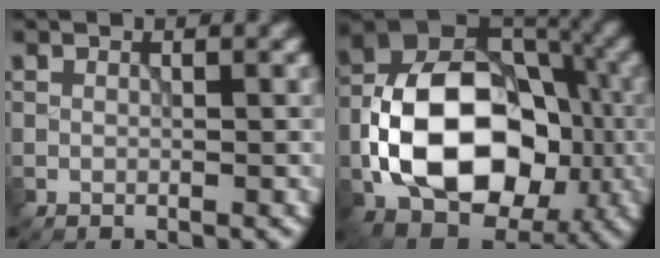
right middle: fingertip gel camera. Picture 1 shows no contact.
{"total": 14.8, "force": [-3.2, 10.0, 10.4], "torque": [-0.167, 0.005, -0.075]}